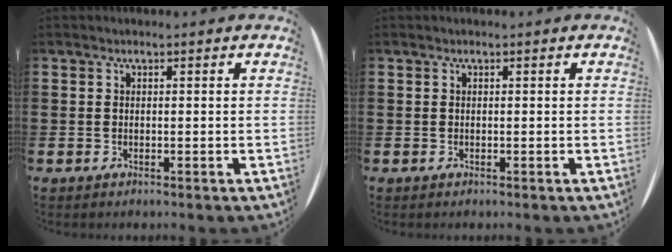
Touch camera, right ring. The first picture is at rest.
{"total": 0.0}